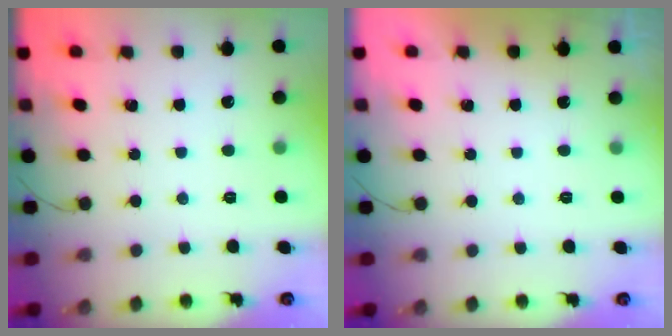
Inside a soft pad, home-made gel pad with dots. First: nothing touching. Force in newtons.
{"total": 0.0}